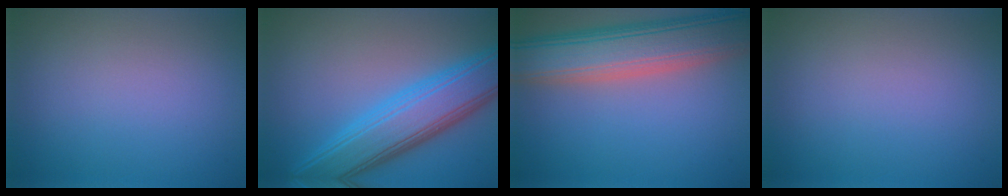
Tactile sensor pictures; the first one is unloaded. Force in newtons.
{"total": 8.0, "press": 8.0, "slide": 0.2}
{"total": 9.1, "press": 9.1, "slide": 0.5}
{"total": 0.0}